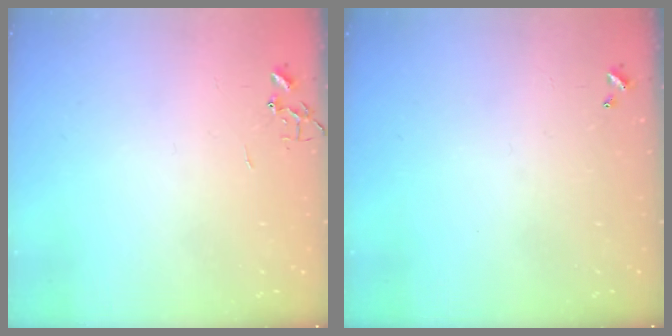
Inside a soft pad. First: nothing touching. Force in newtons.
{"total": 0.0}